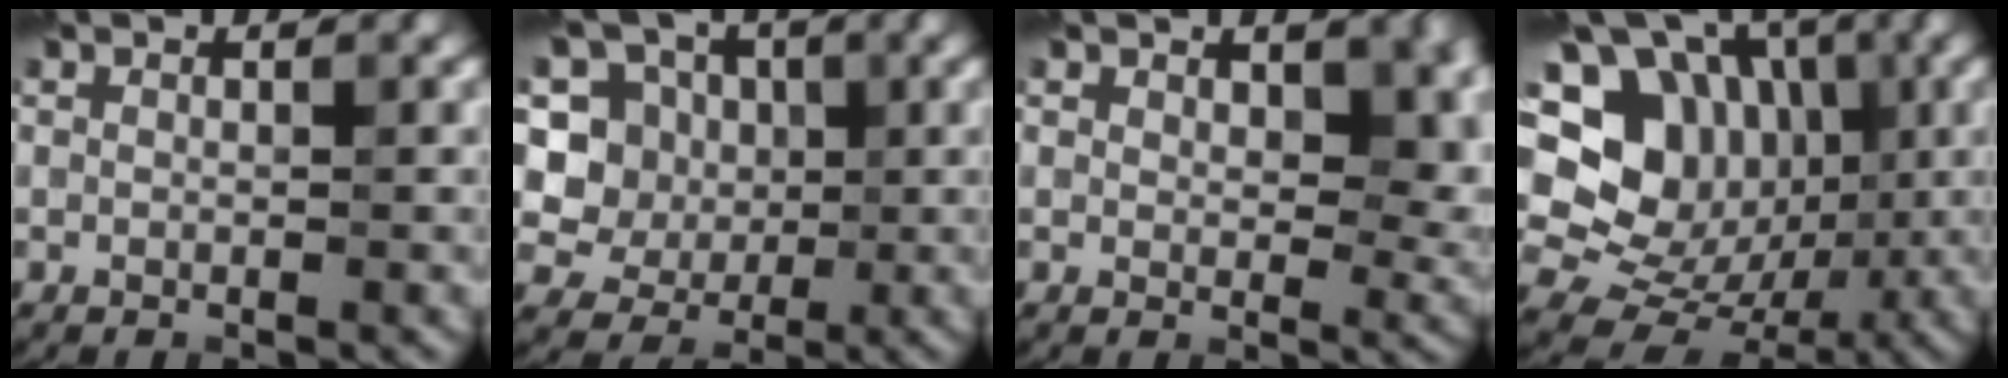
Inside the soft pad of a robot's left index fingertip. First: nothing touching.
{"total": 6.5, "force": [2.4, 5.5, 2.6], "torque": [-0.051, 0.017, 0.022]}
{"total": 6.7, "force": [1.8, 3.9, 5.1], "torque": [-0.064, 0.002, 0.026]}
{"total": 16.3, "force": [4.1, 13.7, 8.0], "torque": [-0.172, 0.058, 0.064]}